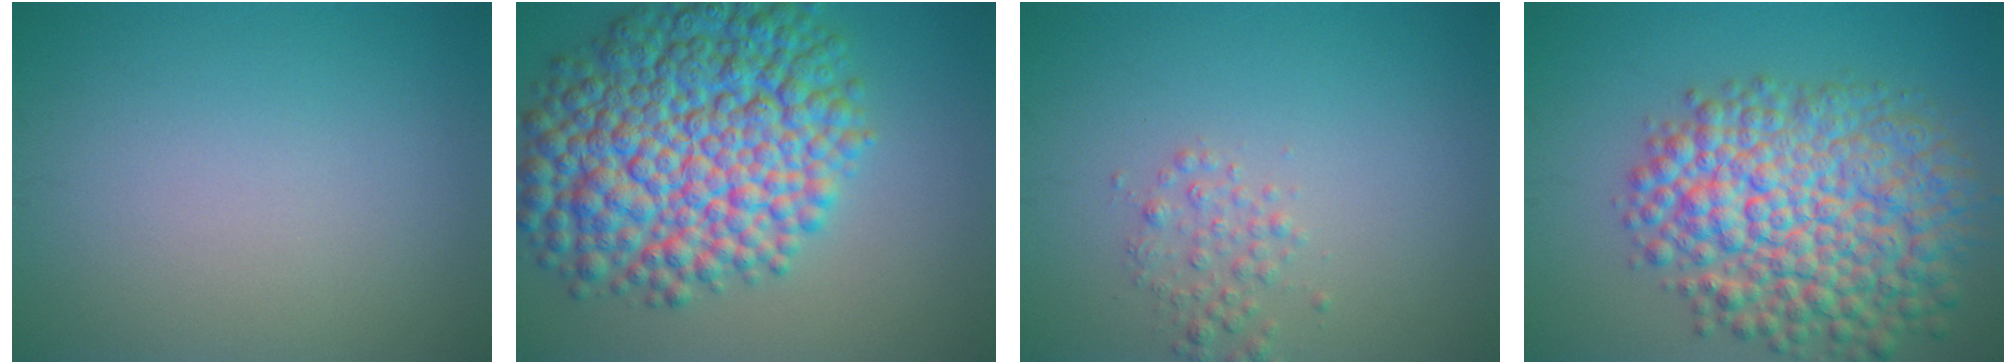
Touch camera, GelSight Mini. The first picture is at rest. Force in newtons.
{"total": 13.4, "press": 13.4, "slide": 0.2}
{"total": 1.7, "press": 1.7, "slide": 0.0}
{"total": 11.1, "press": 11.1, "slide": 0.3}